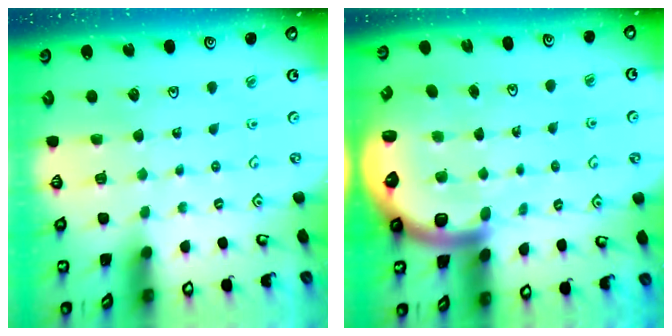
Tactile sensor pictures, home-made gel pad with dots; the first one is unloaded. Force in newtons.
{"total": 7.9, "press": 7.6, "slide": 2.1}